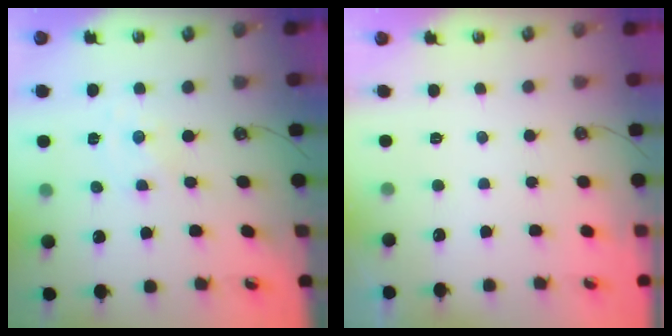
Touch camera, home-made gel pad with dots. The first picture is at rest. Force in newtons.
{"total": 0.0}